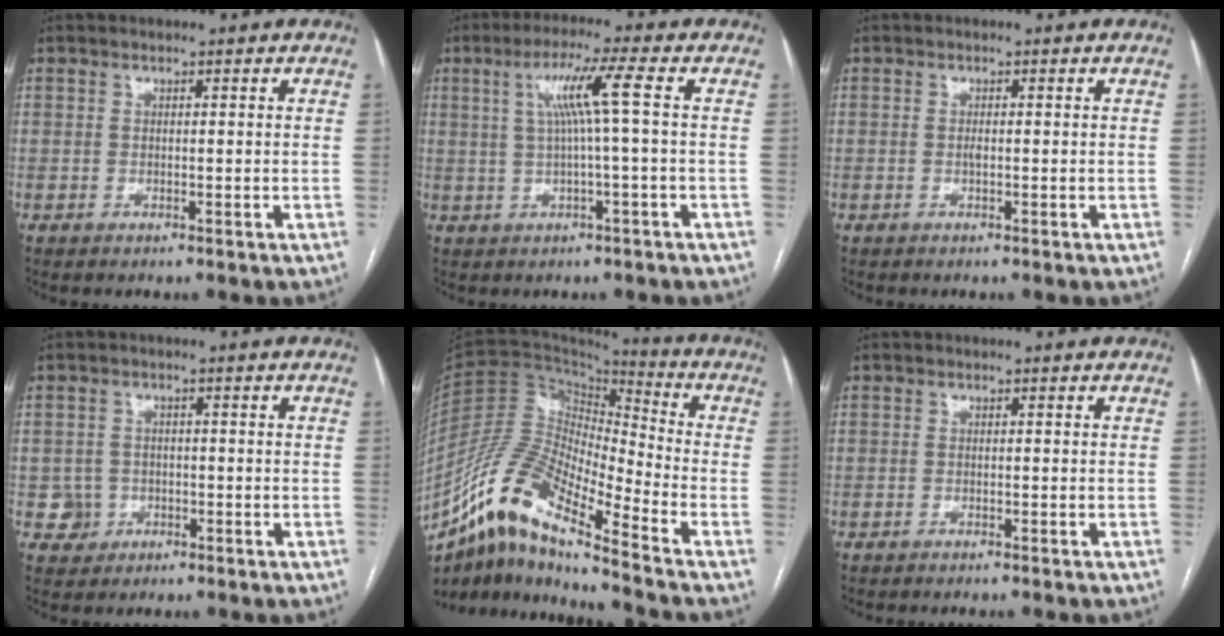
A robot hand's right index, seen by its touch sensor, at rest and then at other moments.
{"total": 6.5, "force": [1.1, -1.3, 6.3], "torque": [-0.119, 0.014, 0.028]}
{"total": 0.6, "force": [-0.3, 0.1, 0.5], "torque": [-0.013, 0.001, -0.006]}
{"total": 3.0, "force": [-1.0, 2.9, -0.1], "torque": [0.012, 0.013, -0.013]}
{"total": 16.1, "force": [-11.2, 2.5, 11.3], "torque": [-0.227, 0.007, -0.207]}
{"total": 2.3, "force": [-2.1, 0.2, 0.8], "torque": [-0.011, -0.002, -0.024]}